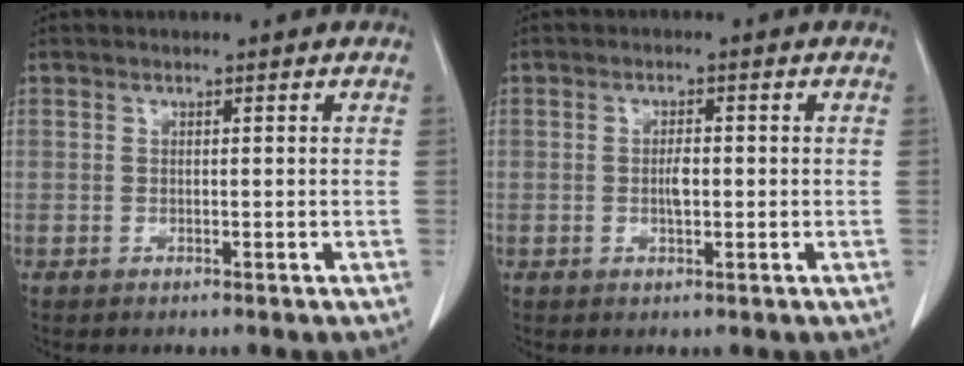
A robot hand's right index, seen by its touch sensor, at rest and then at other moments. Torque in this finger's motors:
{"motor_torque": [0.32, 0.11, 0.13, 0.02]}